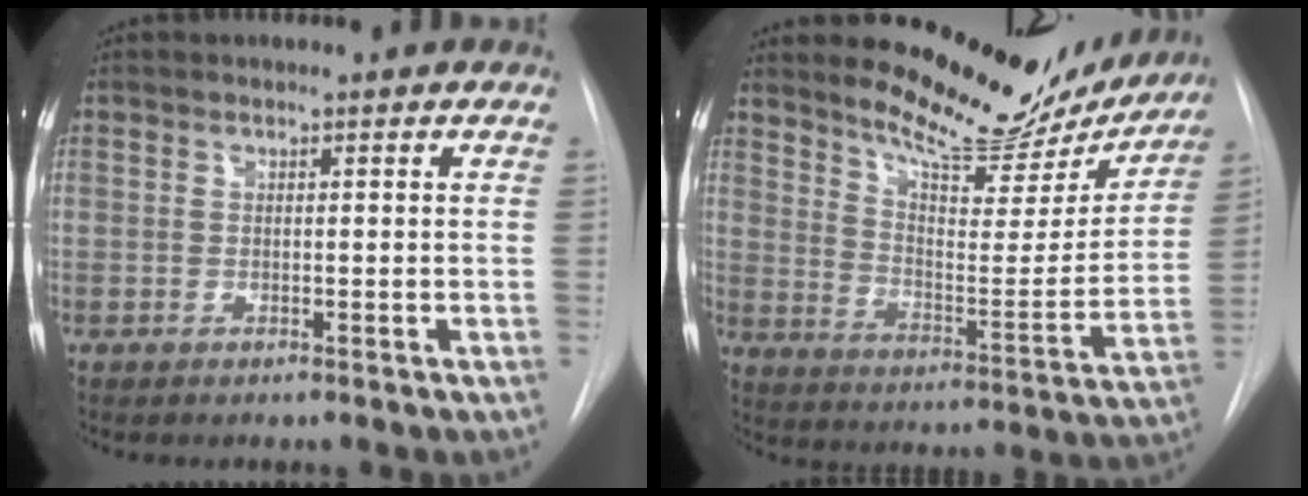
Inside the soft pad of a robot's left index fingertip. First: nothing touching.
{"total": 17.1, "force": [15.6, 4.4, 5.5], "torque": [-0.075, -0.048, 0.211]}